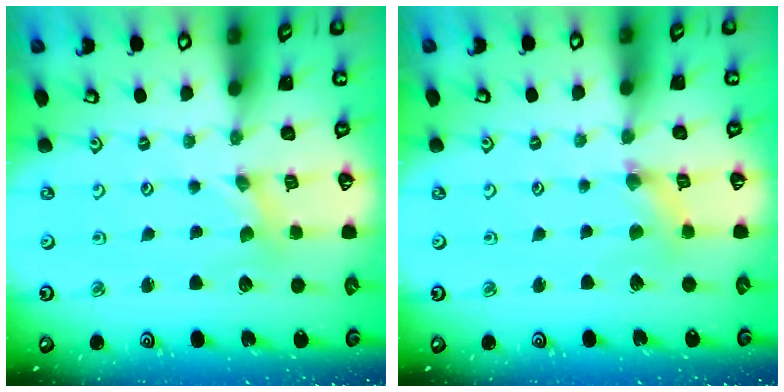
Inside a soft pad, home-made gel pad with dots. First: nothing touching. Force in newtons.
{"total": 2.0, "press": 2.0, "slide": 0.4}